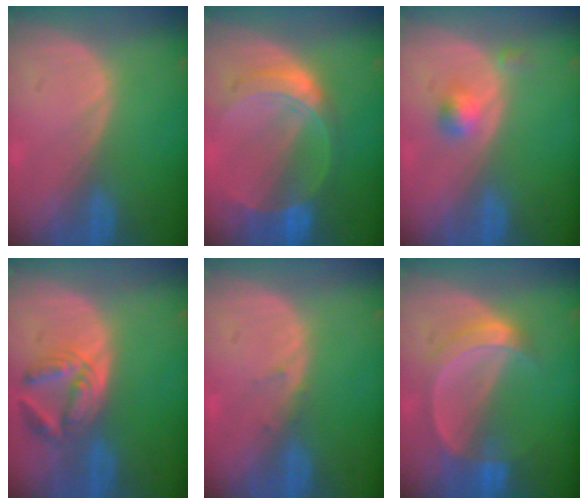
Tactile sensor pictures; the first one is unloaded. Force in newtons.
{"total": 7.6, "press": 6.7, "slide": 3.5}
{"total": 2.6, "press": 2.4, "slide": 1.1}
{"total": 5.7, "press": 5.7, "slide": 0.6}
{"total": 0.9, "press": 0.6, "slide": 0.6}
{"total": 5.9, "press": 5.4, "slide": 2.4}